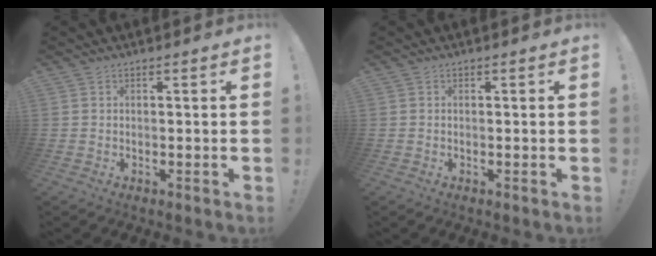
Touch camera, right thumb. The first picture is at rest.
{"total": 0.0}